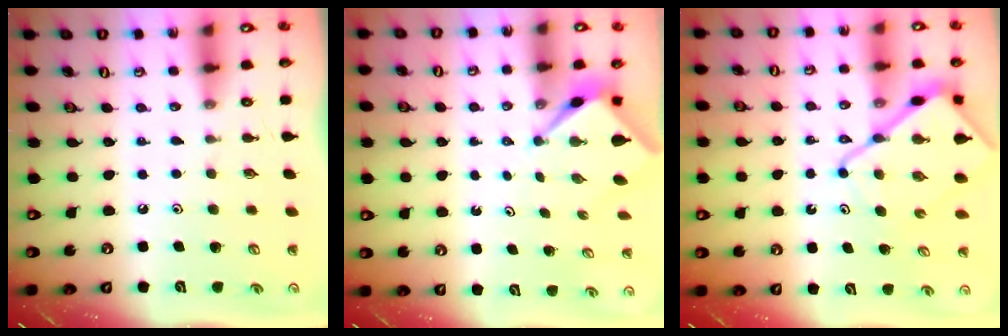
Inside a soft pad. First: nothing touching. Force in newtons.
{"total": 2.5, "press": 2.5, "slide": 0.1}
{"total": 14.1, "press": 14.0, "slide": 1.6}